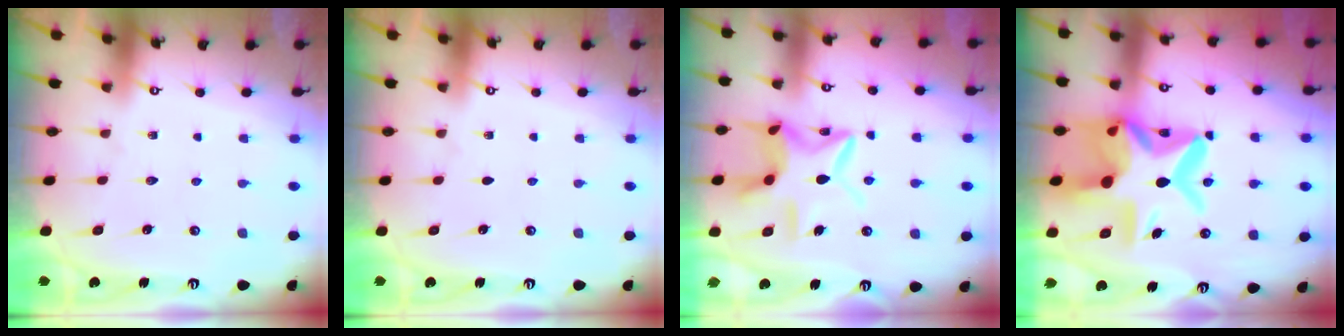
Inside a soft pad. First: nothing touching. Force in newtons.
{"total": 0.0}
{"total": 12.5, "press": 12.5, "slide": 1.1}
{"total": 19.6, "press": 19.5, "slide": 1.6}